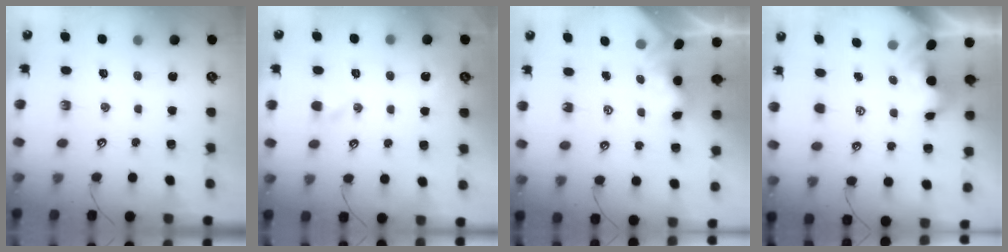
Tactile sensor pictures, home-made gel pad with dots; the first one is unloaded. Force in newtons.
{"total": 2.0, "press": 1.9, "slide": 0.5}
{"total": 3.4, "press": 3.4, "slide": 0.3}
{"total": 1.5, "press": 1.5, "slide": 0.1}